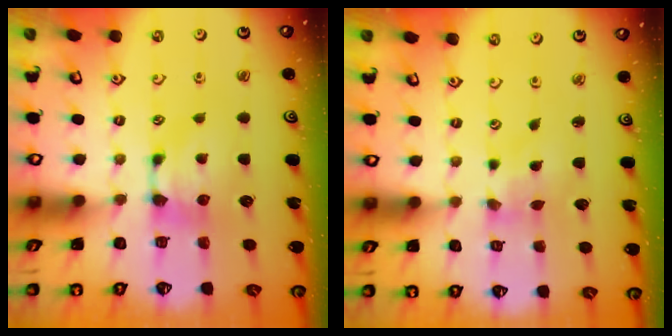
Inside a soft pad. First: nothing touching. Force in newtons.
{"total": 2.6, "press": 2.4, "slide": 0.9}